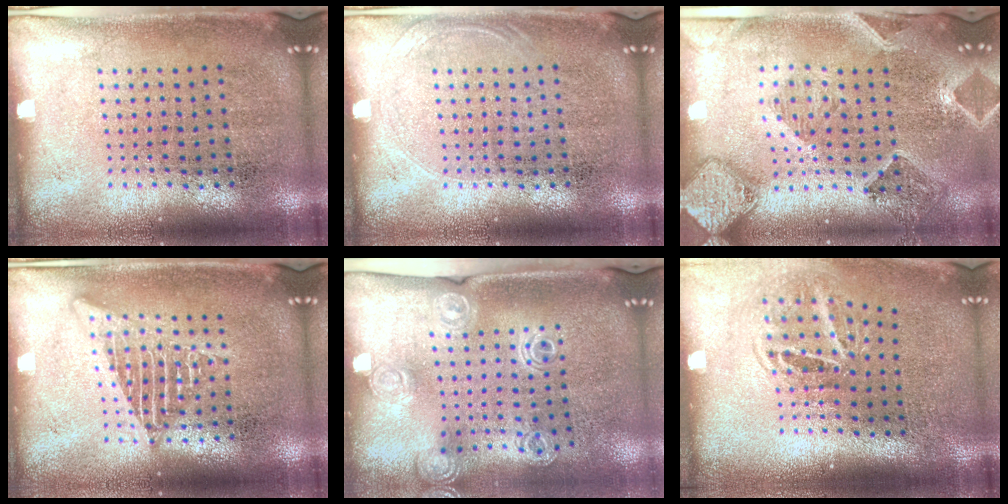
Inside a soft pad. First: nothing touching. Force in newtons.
{"total": 0.7, "press": 0.7, "slide": 0.3}
{"total": 1.7, "press": 1.6, "slide": 0.4}
{"total": 2.8, "press": 2.8, "slide": 0.3}
{"total": 1.4, "press": 1.4, "slide": 0.4}
{"total": 1.8, "press": 1.2, "slide": 1.4}